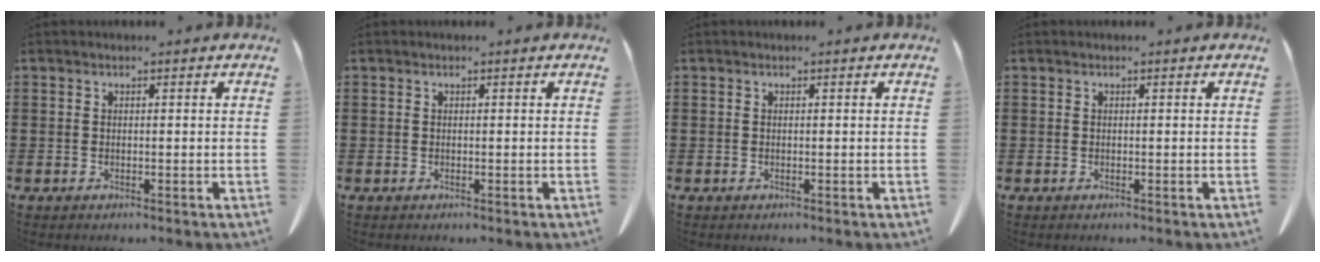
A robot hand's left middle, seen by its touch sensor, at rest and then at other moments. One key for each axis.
{"total": 0.0}
{"total": 0.0}
{"total": 0.0}